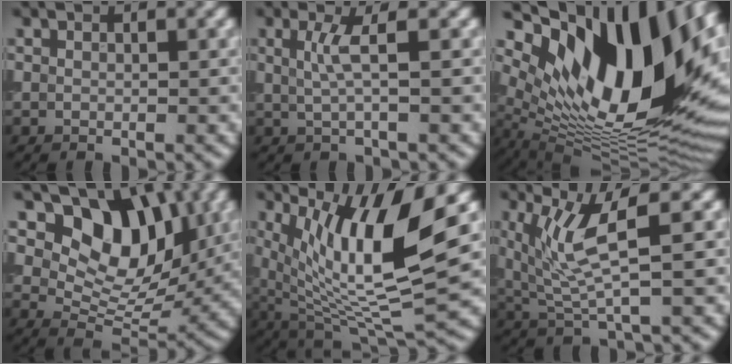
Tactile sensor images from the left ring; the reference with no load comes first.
{"total": 2.3, "force": [0.4, 0.5, 2.2], "torque": [-0.042, -0.002, 0.005]}
{"total": 18.0, "force": [6.8, 8.5, 14.4], "torque": [-0.230, 0.003, 0.115]}
{"total": 8.9, "force": [3.4, 5.8, 5.8], "torque": [-0.074, -0.013, 0.051]}
{"total": 11.8, "force": [4.0, 3.3, 10.6], "torque": [-0.187, -0.006, 0.081]}
{"total": 5.4, "force": [1.8, 1.1, 5.0], "torque": [-0.118, -0.008, 0.043]}